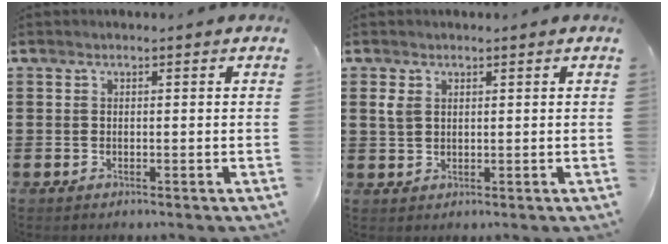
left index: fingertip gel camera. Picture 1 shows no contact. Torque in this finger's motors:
{"motor_torque": [-0.10, 0.16, -0.24, -0.11]}